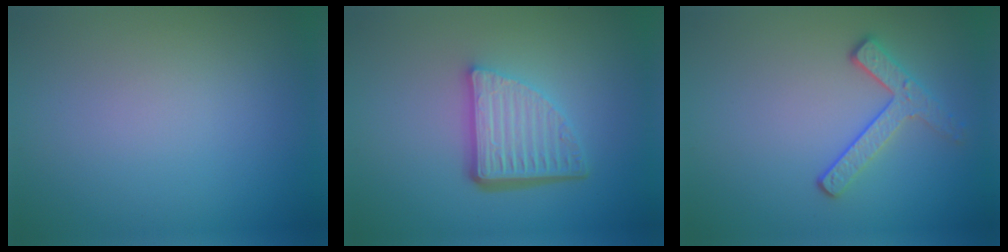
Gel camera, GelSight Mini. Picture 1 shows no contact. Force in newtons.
{"total": 5.6, "press": 3.8, "slide": 4.2}
{"total": 2.7, "press": 2.3, "slide": 1.3}